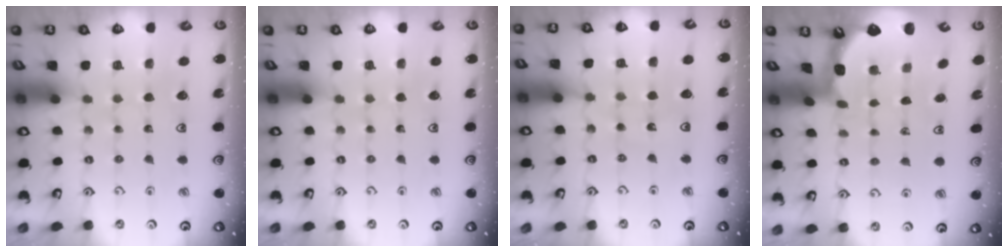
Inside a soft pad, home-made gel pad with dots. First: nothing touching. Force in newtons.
{"total": 0.0}
{"total": 4.4, "press": 3.8, "slide": 2.3}
{"total": 1.3, "press": 1.3, "slide": 0.1}